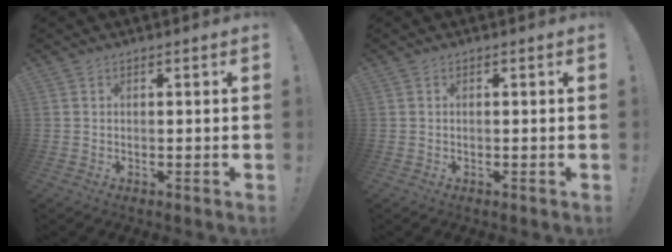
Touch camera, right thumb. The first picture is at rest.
{"total": 0.0}